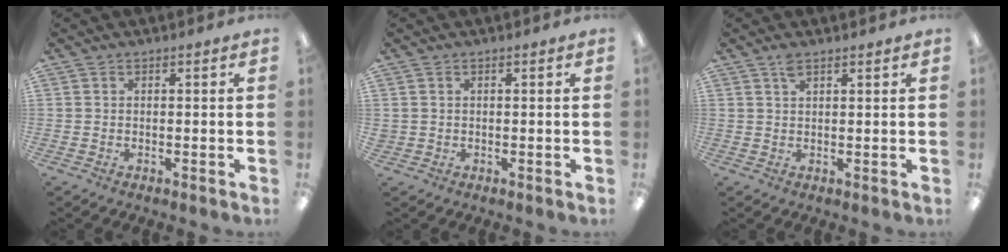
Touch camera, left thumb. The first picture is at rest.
{"total": 0.8, "force": [0.4, 0.6, 0.1], "torque": [-0.004, 0.003, 0.007]}
{"total": 2.3, "force": [1.7, 0.7, 1.3], "torque": [-0.031, 0.001, 0.032]}